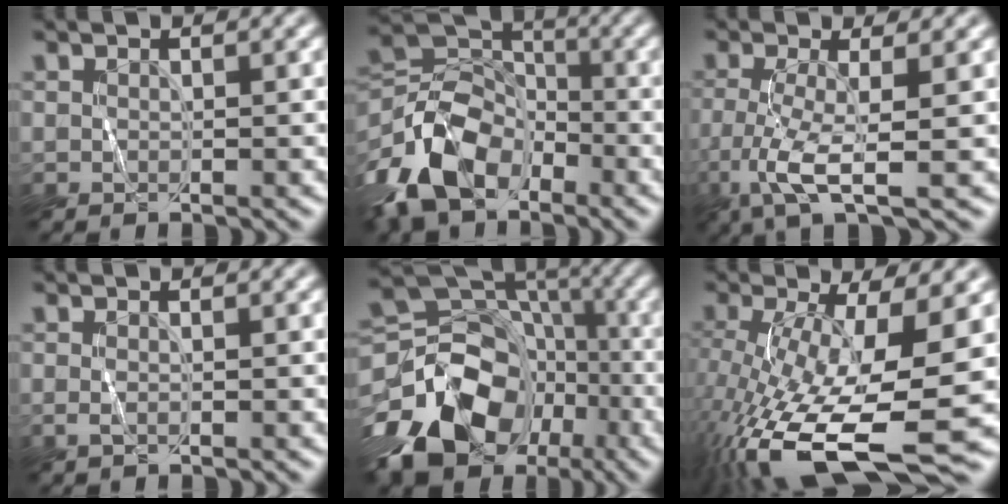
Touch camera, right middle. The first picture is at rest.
{"total": 9.2, "force": [-5.7, 5.2, 5.0], "torque": [-0.103, -0.007, -0.118]}
{"total": 4.5, "force": [-1.7, 0.4, 4.1], "torque": [-0.089, -0.005, -0.035]}
{"total": 0.5, "force": [-0.3, 0.0, 0.4], "torque": [-0.006, 0.000, -0.007]}
{"total": 12.6, "force": [-6.3, 8.6, 6.7], "torque": [-0.131, 0.003, -0.120]}
{"total": 14.1, "force": [-4.6, 4.5, 12.6], "torque": [-0.253, -0.030, -0.069]}